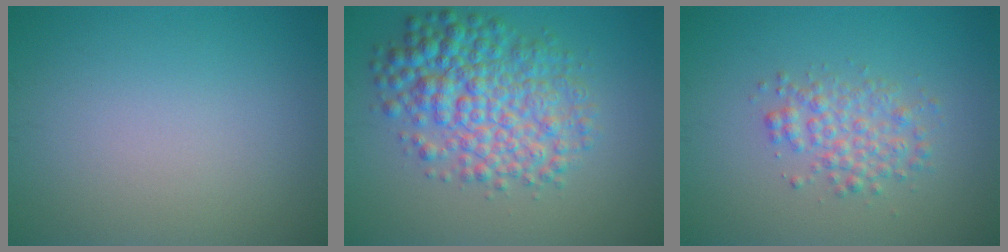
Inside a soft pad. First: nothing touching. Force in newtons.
{"total": 7.0, "press": 7.0, "slide": 0.1}
{"total": 2.8, "press": 2.8, "slide": 0.0}